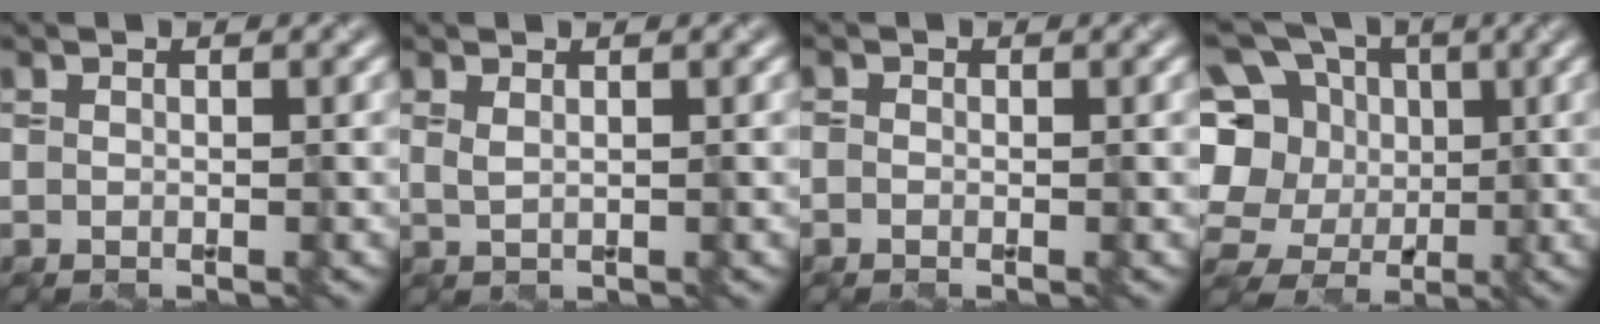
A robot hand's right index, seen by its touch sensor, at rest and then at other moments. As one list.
[{"total": 0.8, "force": [0.6, 0.2, 0.6], "torque": [-0.014, 0.000, 0.014]}, {"total": 0.6, "force": [-0.3, 0.5, 0.2], "torque": [-0.001, -0.001, -0.005]}, {"total": 12.0, "force": [1.0, 10.5, 5.6], "torque": [-0.148, 0.041, -0.007]}]